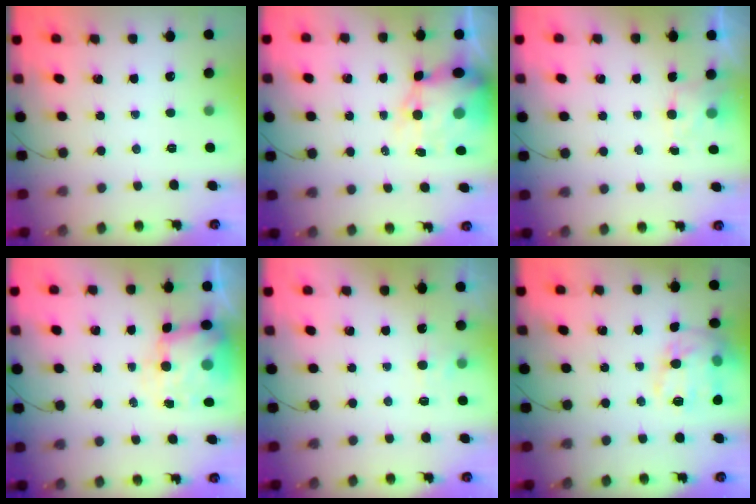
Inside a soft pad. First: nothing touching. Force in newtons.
{"total": 8.9, "press": 8.5, "slide": 2.6}
{"total": 3.7, "press": 3.6, "slide": 1.1}
{"total": 8.2, "press": 8.0, "slide": 1.8}
{"total": 5.2, "press": 4.9, "slide": 1.6}
{"total": 13.5, "press": 13.5, "slide": 0.4}